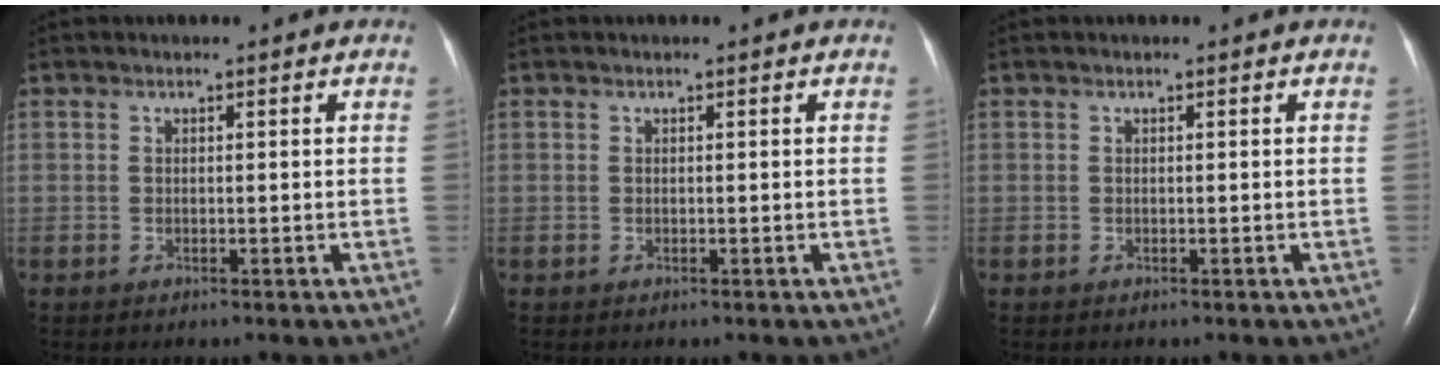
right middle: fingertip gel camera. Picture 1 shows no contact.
{"total": 0.0}
{"total": 0.0}